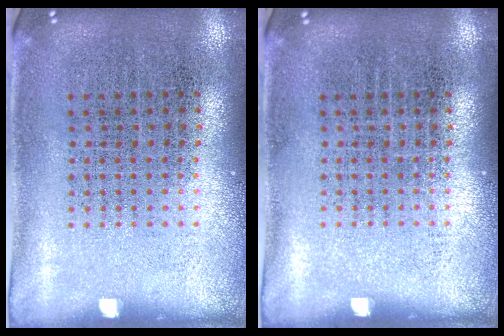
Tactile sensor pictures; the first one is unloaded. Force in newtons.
{"total": 0.0}